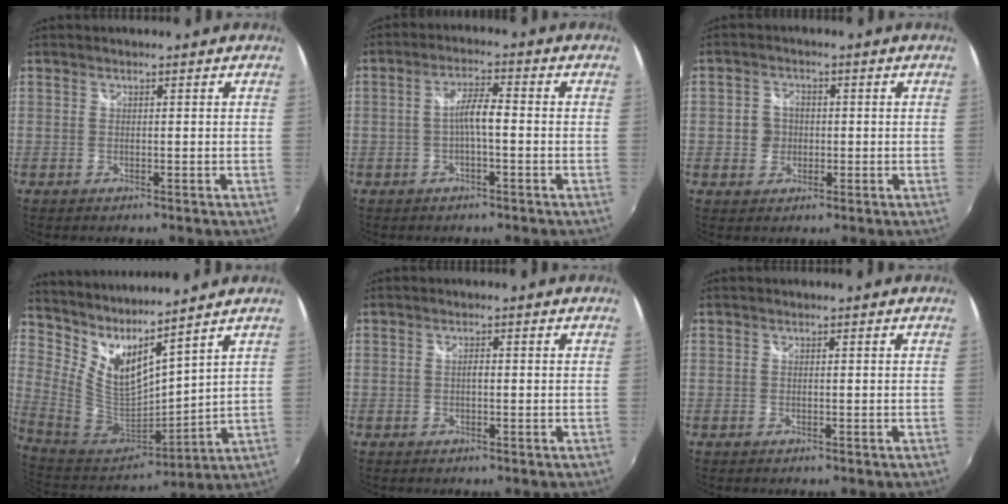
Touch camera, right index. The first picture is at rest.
{"total": 4.1, "force": [-1.1, 0.6, 3.9], "torque": [-0.076, 0.010, -0.019]}
{"total": 3.9, "force": [-0.6, 3.7, 1.2], "torque": [-0.023, 0.007, -0.013]}
{"total": 11.5, "force": [8.7, 2.6, 7.1], "torque": [-0.138, -0.033, 0.182]}
{"total": 0.8, "force": [-0.1, 0.4, 0.7], "torque": [-0.013, 0.003, -0.003]}
{"total": 0.0}